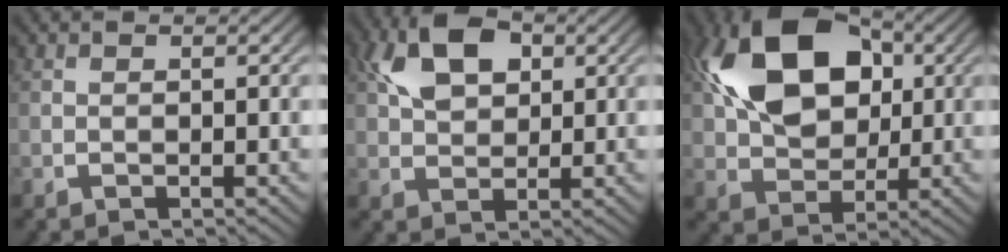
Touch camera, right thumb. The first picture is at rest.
{"total": 6.1, "force": [2.4, 3.8, 4.1], "torque": [-0.078, 0.001, 0.052]}
{"total": 12.1, "force": [3.0, 8.0, 8.5], "torque": [-0.183, -0.012, 0.065]}